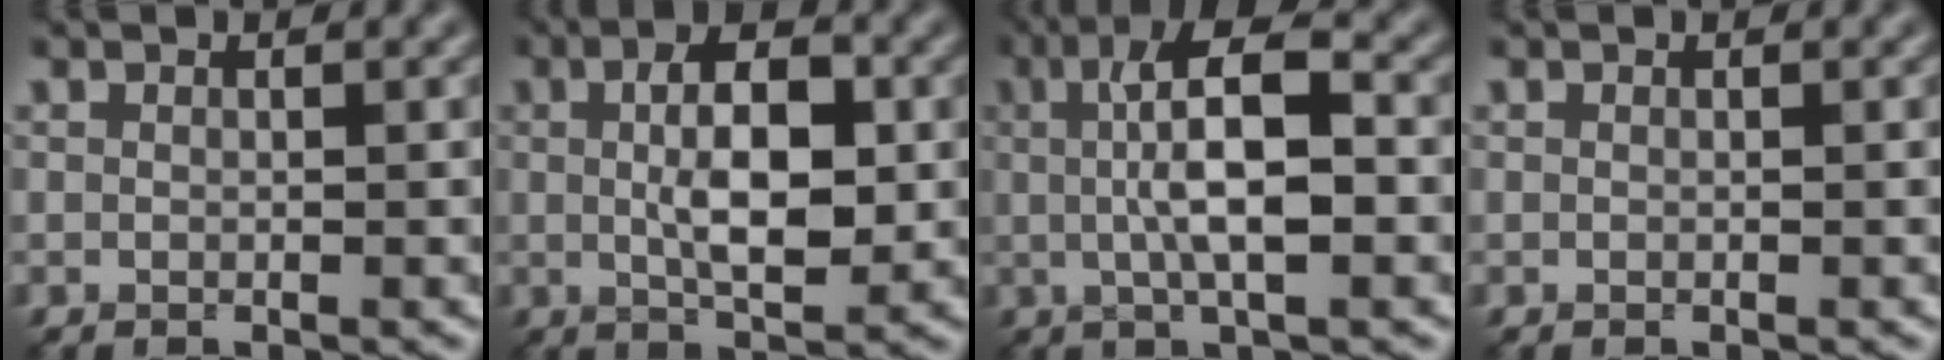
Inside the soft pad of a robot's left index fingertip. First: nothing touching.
{"total": 6.3, "force": [0.5, 2.6, 5.7], "torque": [-0.095, 0.003, 0.004]}
{"total": 7.5, "force": [0.7, 2.1, 7.2], "torque": [-0.119, 0.012, 0.004]}
{"total": 0.0}